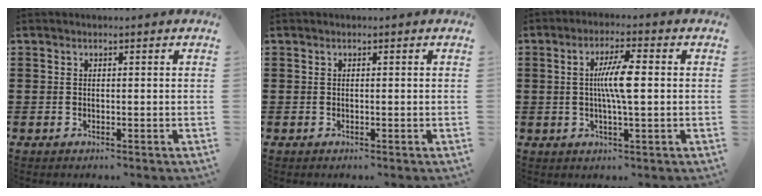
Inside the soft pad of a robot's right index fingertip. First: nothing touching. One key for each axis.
{"total": 0.0}
{"total": 6.6, "fx": 0.3, "fy": 0.8, "fz": 6.5, "tx": -0.125, "ty": -0.003, "tz": -0.002}